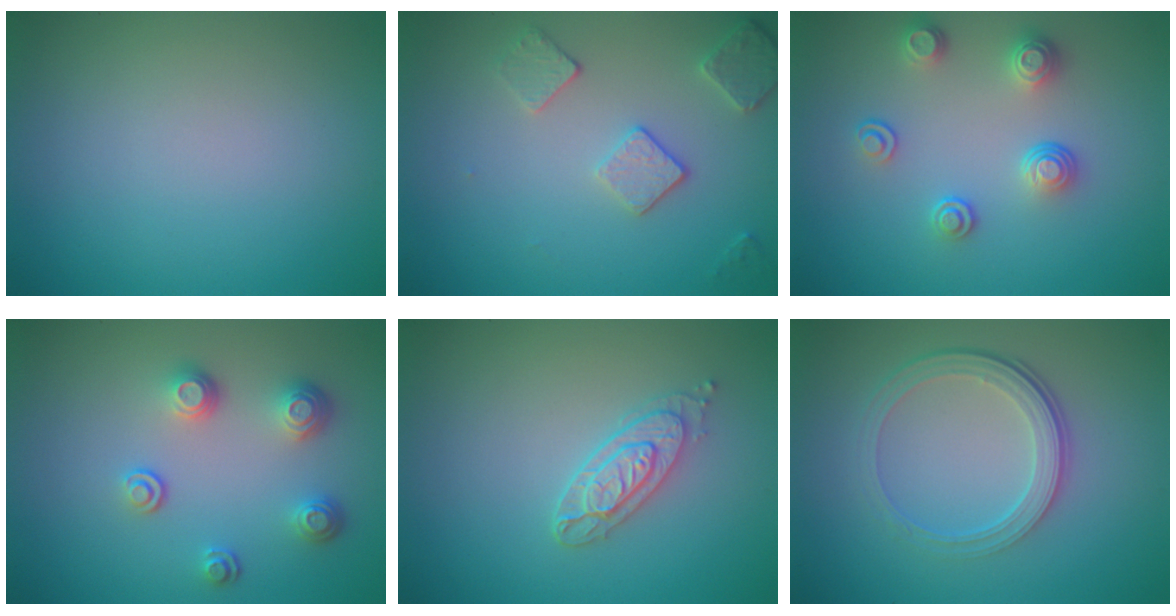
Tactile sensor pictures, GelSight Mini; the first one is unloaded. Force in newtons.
{"total": 2.6, "press": 2.5, "slide": 0.8}
{"total": 2.9, "press": 2.6, "slide": 1.4}
{"total": 3.3, "press": 2.6, "slide": 2.0}
{"total": 2.9, "press": 2.5, "slide": 1.5}
{"total": 4.3, "press": 3.0, "slide": 3.1}